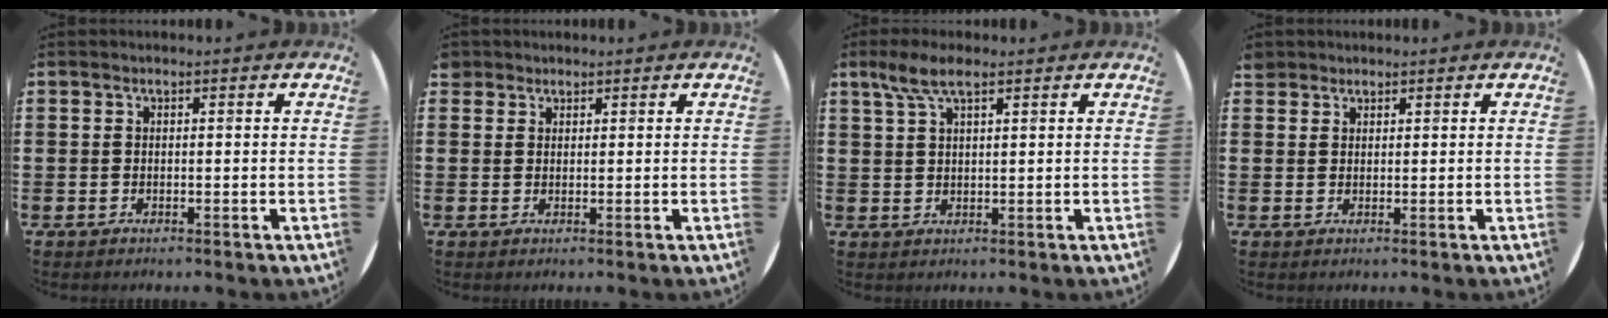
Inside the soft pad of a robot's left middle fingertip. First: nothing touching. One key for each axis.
{"total": 1.4, "fx": 1.2, "fy": 0.6, "fz": -0.1, "tx": 0.007, "ty": 0.000, "tz": 0.023}
{"total": 4.6, "fx": 2.9, "fy": 1.5, "fz": 3.2, "tx": -0.061, "ty": 0.003, "tz": 0.051}
{"total": 1.6, "fx": 1.4, "fy": 0.6, "fz": -0.1, "tx": 0.006, "ty": 0.000, "tz": 0.026}